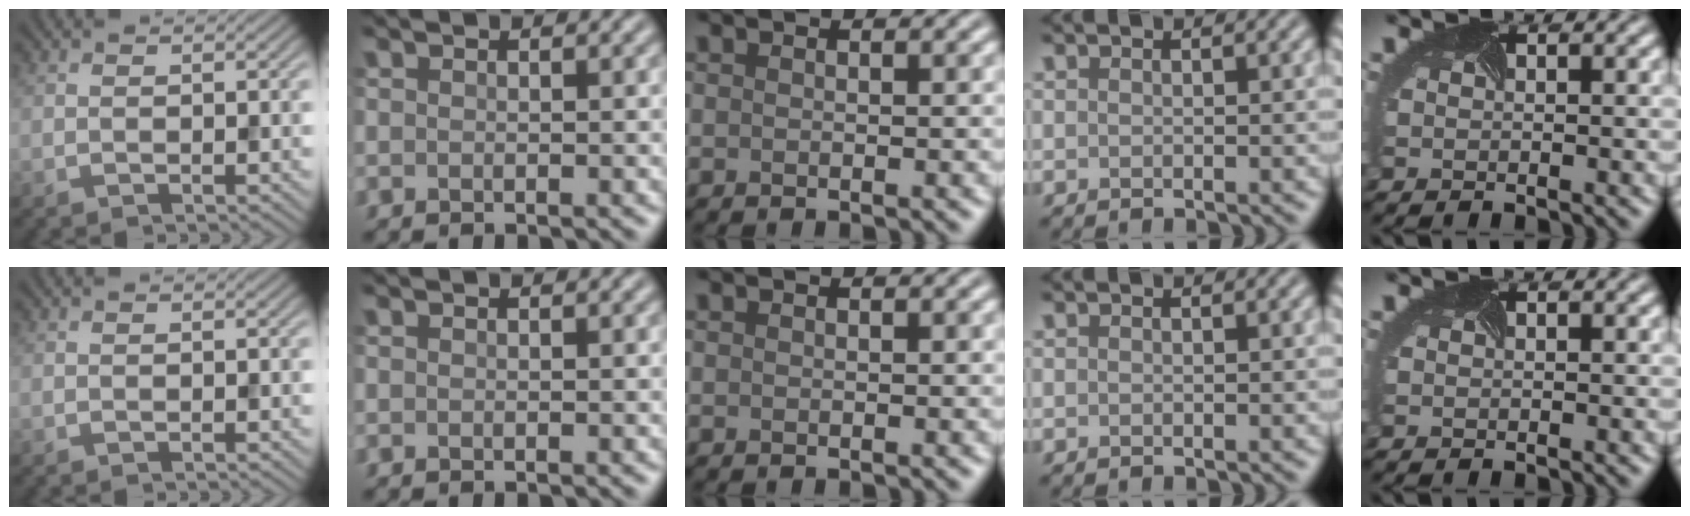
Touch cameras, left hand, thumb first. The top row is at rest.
{}